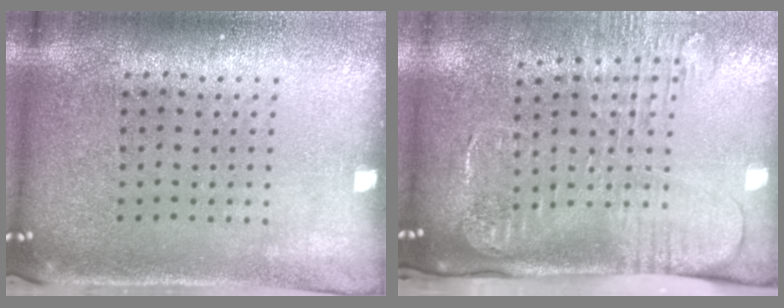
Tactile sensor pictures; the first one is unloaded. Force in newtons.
{"total": 2.7, "press": 2.0, "slide": 1.7}